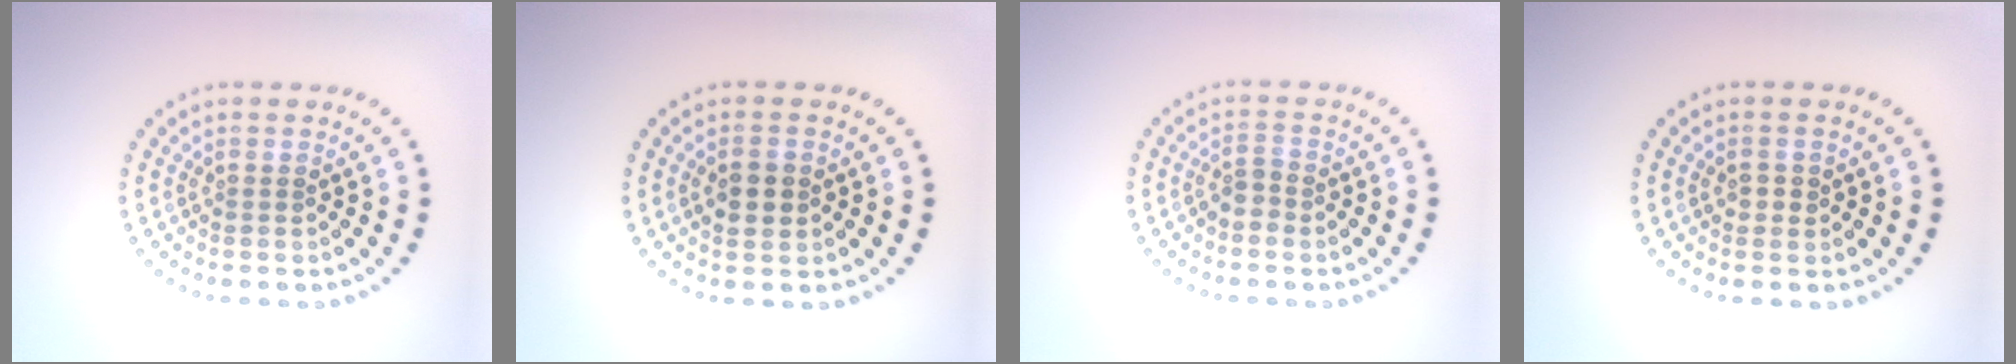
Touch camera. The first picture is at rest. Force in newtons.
{"total": 2.4, "press": 2.4, "slide": 0.1}
{"total": 1.6, "press": 1.3, "slide": 1.0}
{"total": 1.1, "press": 1.0, "slide": 0.2}